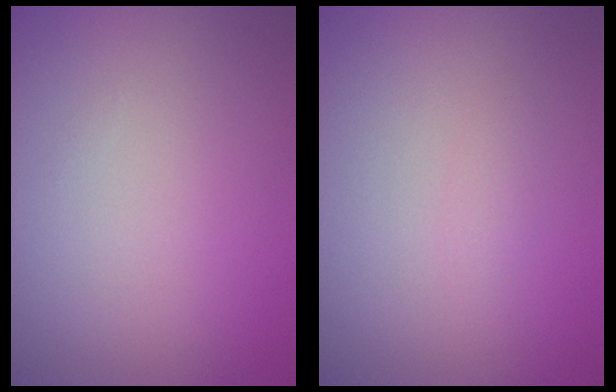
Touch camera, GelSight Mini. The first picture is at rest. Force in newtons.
{"total": 0.6, "press": 0.6, "slide": 0.0}